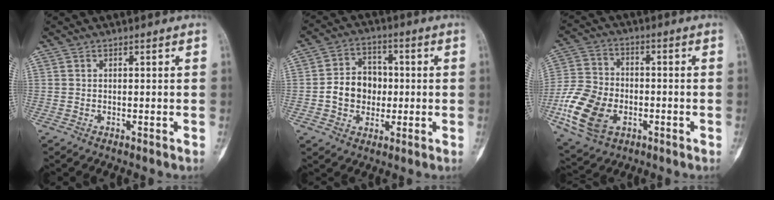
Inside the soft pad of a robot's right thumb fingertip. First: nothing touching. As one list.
[{"total": 9.5, "force": [-0.8, 7.8, 5.3], "torque": [-0.053, 0.022, -0.018]}, {"total": 14.5, "force": [-4.6, 9.9, 9.6], "torque": [-0.181, 0.012, -0.085]}]